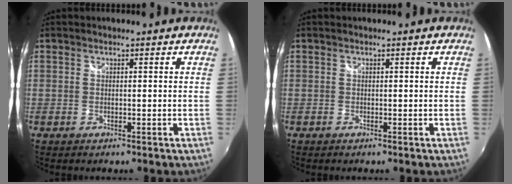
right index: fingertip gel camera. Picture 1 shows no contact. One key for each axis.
{"total": 0.0}